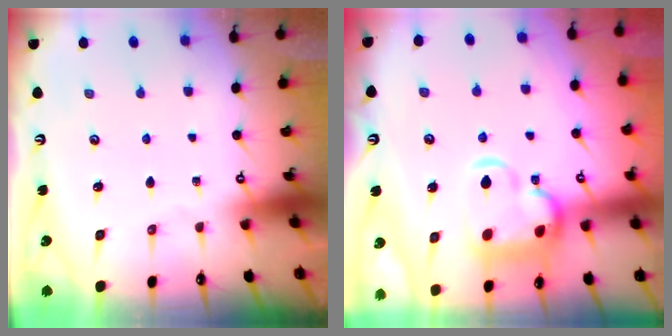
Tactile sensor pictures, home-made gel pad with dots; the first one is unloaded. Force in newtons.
{"total": 7.1, "press": 7.0, "slide": 1.1}